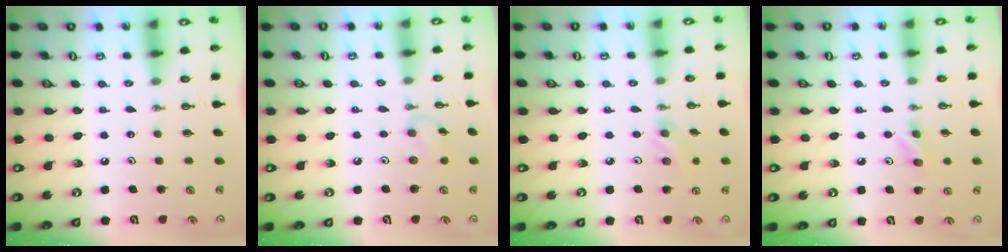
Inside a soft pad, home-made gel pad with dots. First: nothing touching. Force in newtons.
{"total": 5.6, "press": 5.5, "slide": 0.7}
{"total": 4.3, "press": 4.3, "slide": 0.7}
{"total": 6.5, "press": 6.3, "slide": 1.7}